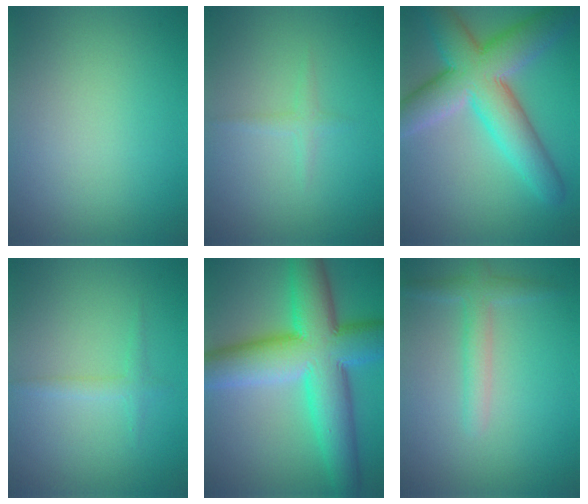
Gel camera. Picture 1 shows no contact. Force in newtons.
{"total": 1.1, "press": 1.1, "slide": 0.0}
{"total": 10.2, "press": 10.1, "slide": 0.6}
{"total": 1.3, "press": 1.3, "slide": 0.1}
{"total": 13.3, "press": 13.3, "slide": 0.1}
{"total": 2.4, "press": 2.4, "slide": 0.1}